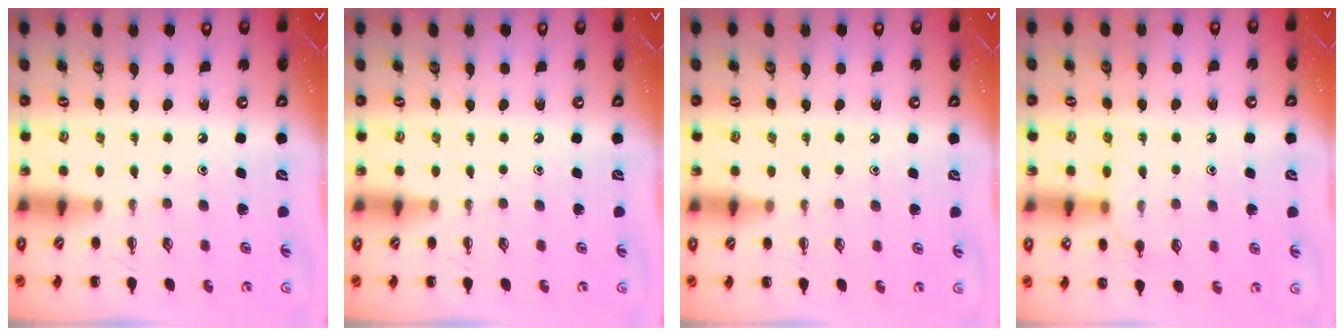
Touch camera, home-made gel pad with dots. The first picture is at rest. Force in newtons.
{"total": 0.0}
{"total": 3.0, "press": 2.8, "slide": 1.1}
{"total": 7.7, "press": 7.5, "slide": 1.5}